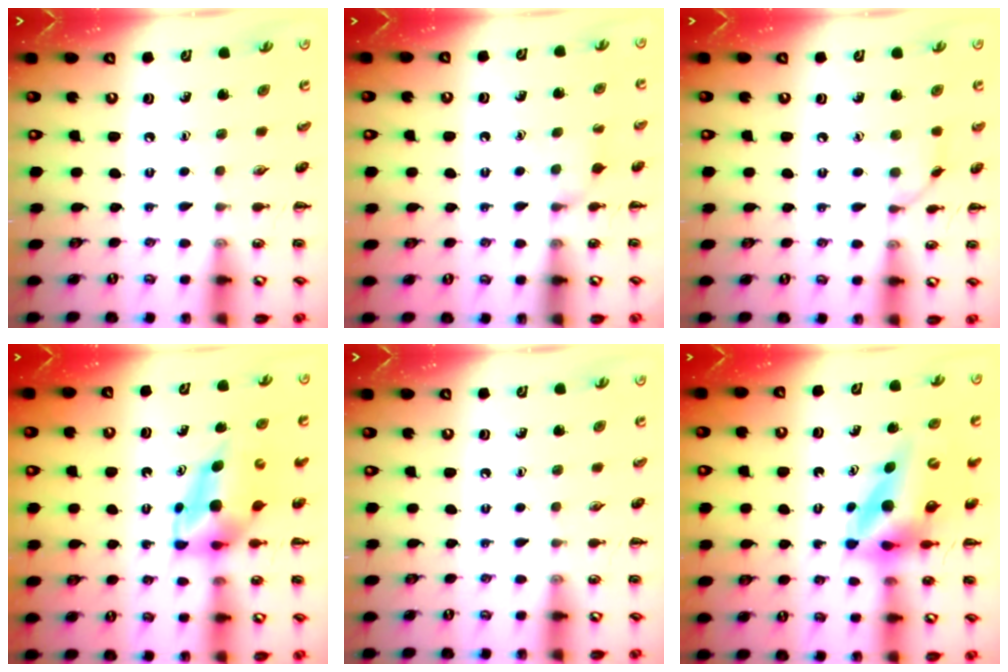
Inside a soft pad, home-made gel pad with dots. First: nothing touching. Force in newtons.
{"total": 5.5, "press": 5.2, "slide": 1.7}
{"total": 5.8, "press": 5.8, "slide": 0.6}
{"total": 5.4, "press": 5.3, "slide": 0.9}
{"total": 0.0}
{"total": 10.6, "press": 10.1, "slide": 3.3}